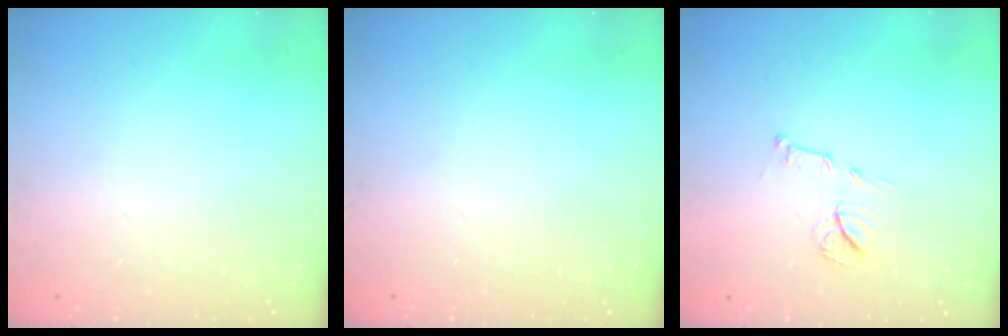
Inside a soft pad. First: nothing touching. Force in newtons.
{"total": 0.0}
{"total": 9.0, "press": 9.0, "slide": 0.2}